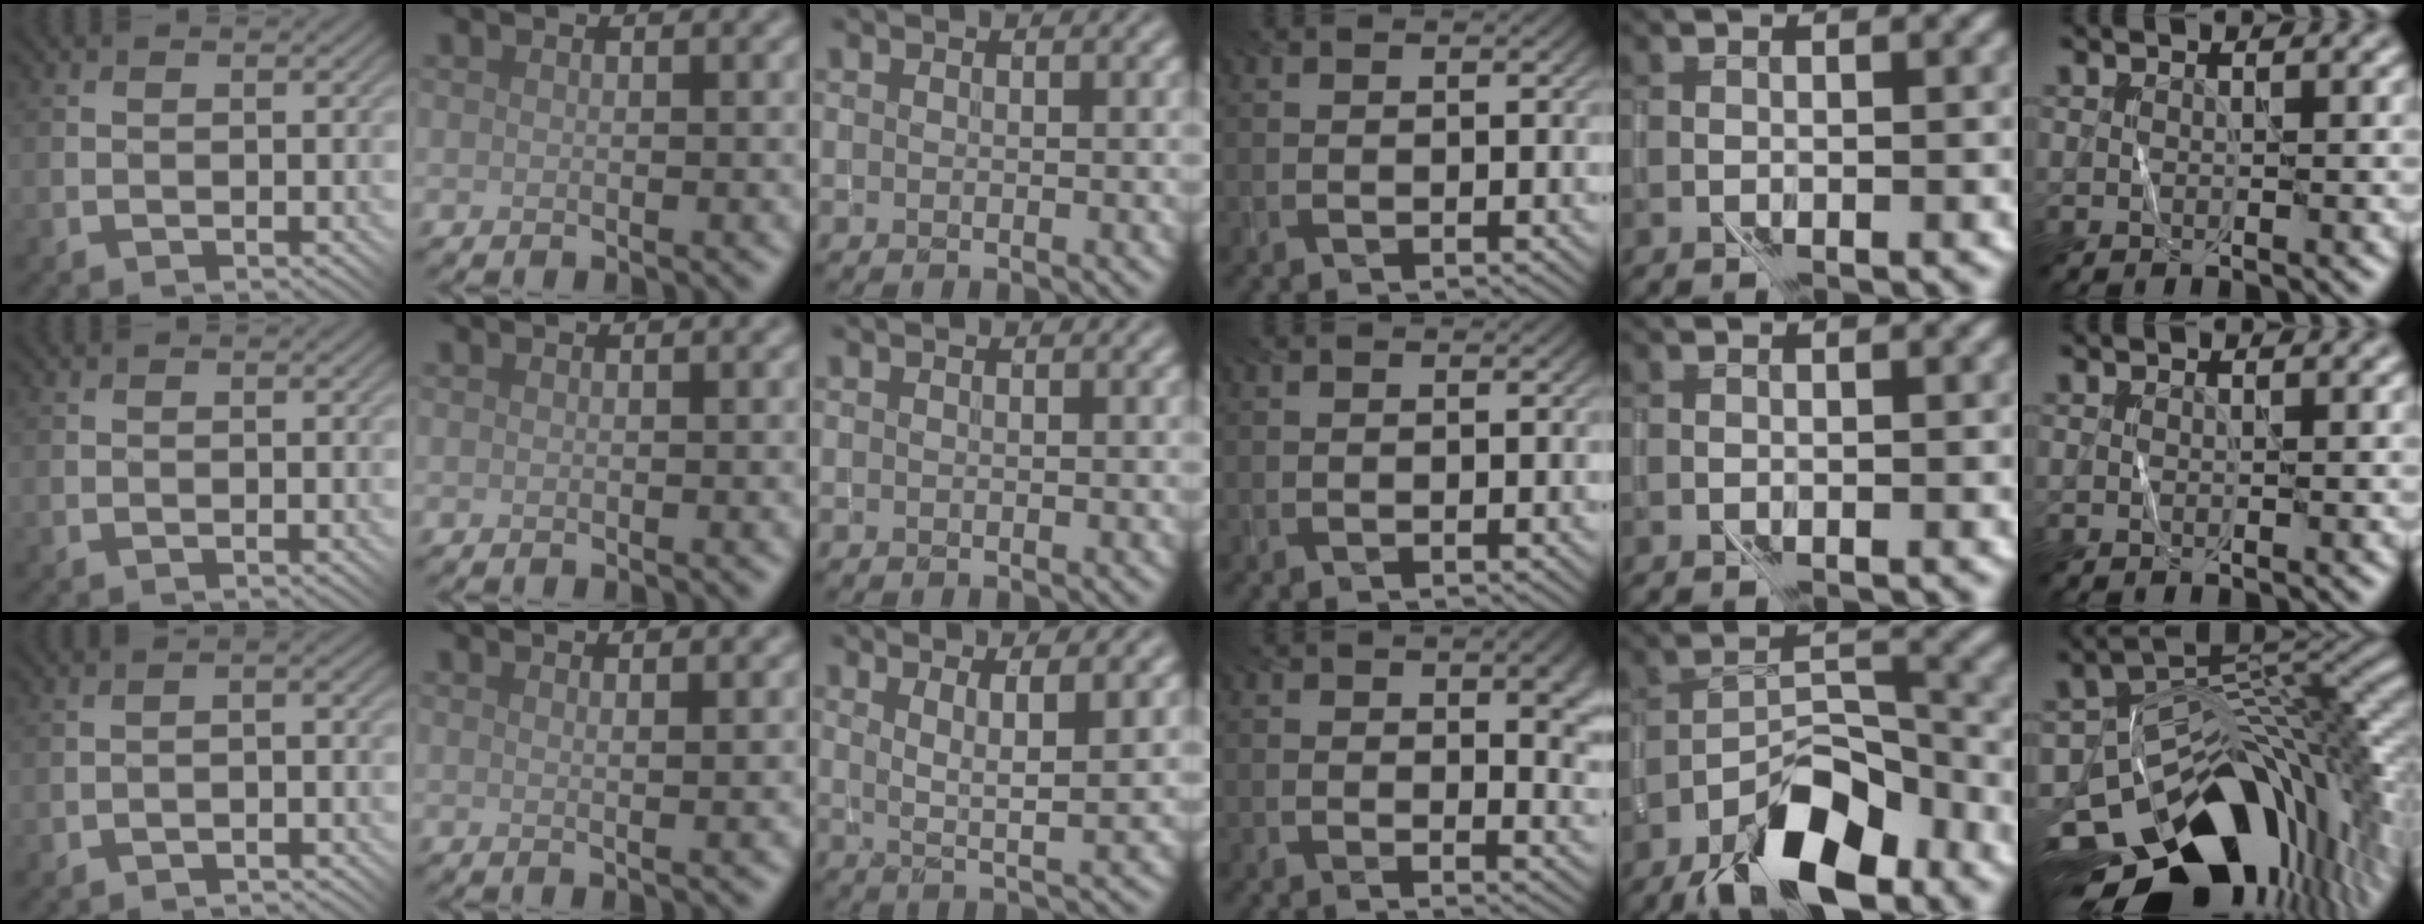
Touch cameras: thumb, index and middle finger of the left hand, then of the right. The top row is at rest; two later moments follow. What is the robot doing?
{"motion": "wrap", "object": "yarn"}